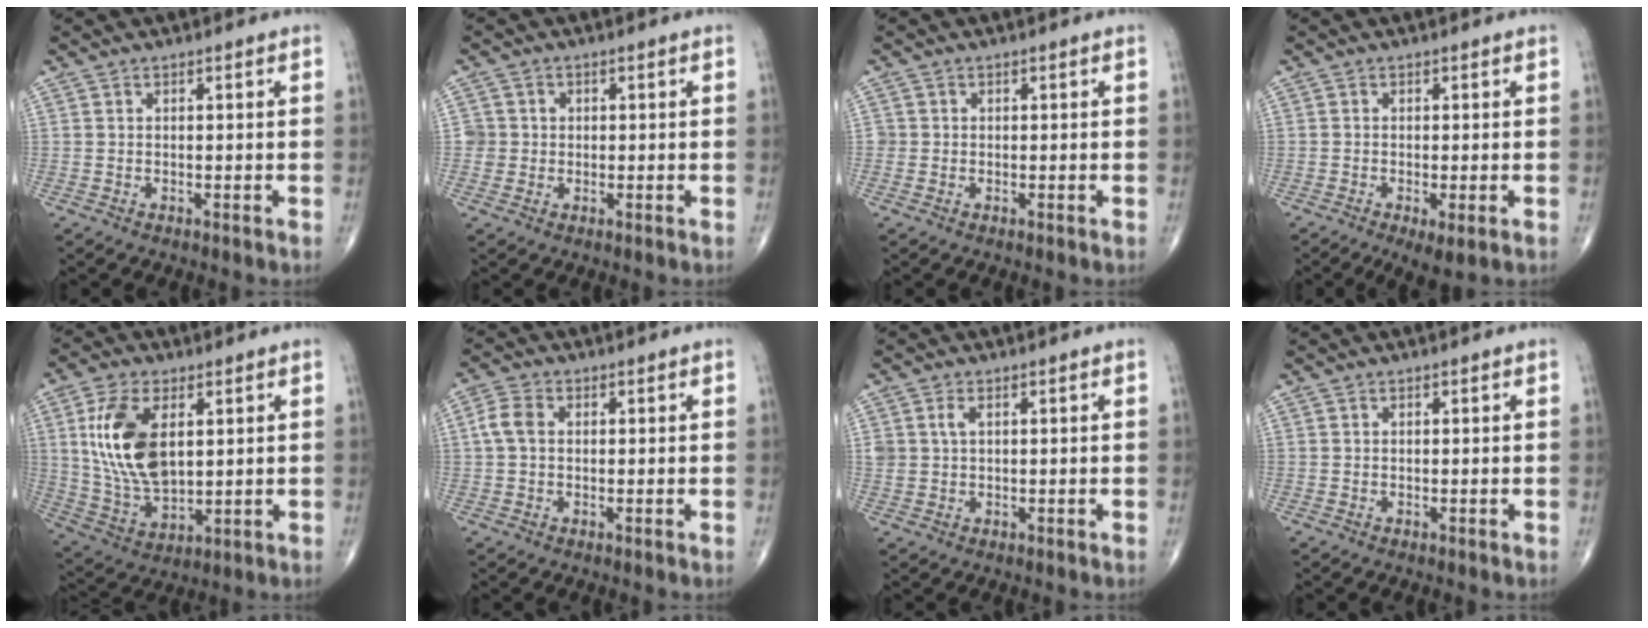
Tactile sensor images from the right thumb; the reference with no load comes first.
{"total": 2.9, "force": [0.1, 2.9, 0.1], "torque": [0.022, 0.007, 0.000]}
{"total": 1.1, "force": [-0.2, 1.0, 0.1], "torque": [0.007, 0.005, -0.005]}
{"total": 4.5, "force": [-1.8, 1.4, 3.9], "torque": [-0.072, -0.012, -0.030]}
{"total": 15.3, "force": [3.6, 8.4, 12.3], "torque": [-0.235, -0.014, 0.079]}
{"total": 4.0, "force": [0.4, 2.8, 2.8], "torque": [-0.063, 0.012, 0.002]}
{"total": 2.2, "force": [0.7, 1.4, 1.6], "torque": [-0.036, 0.003, 0.018]}
{"total": 0.0}